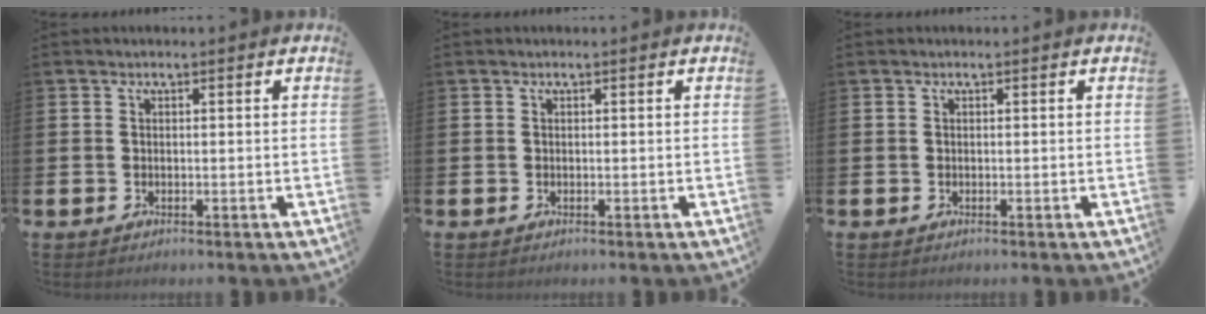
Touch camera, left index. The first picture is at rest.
{"total": 0.0}
{"total": 0.0}